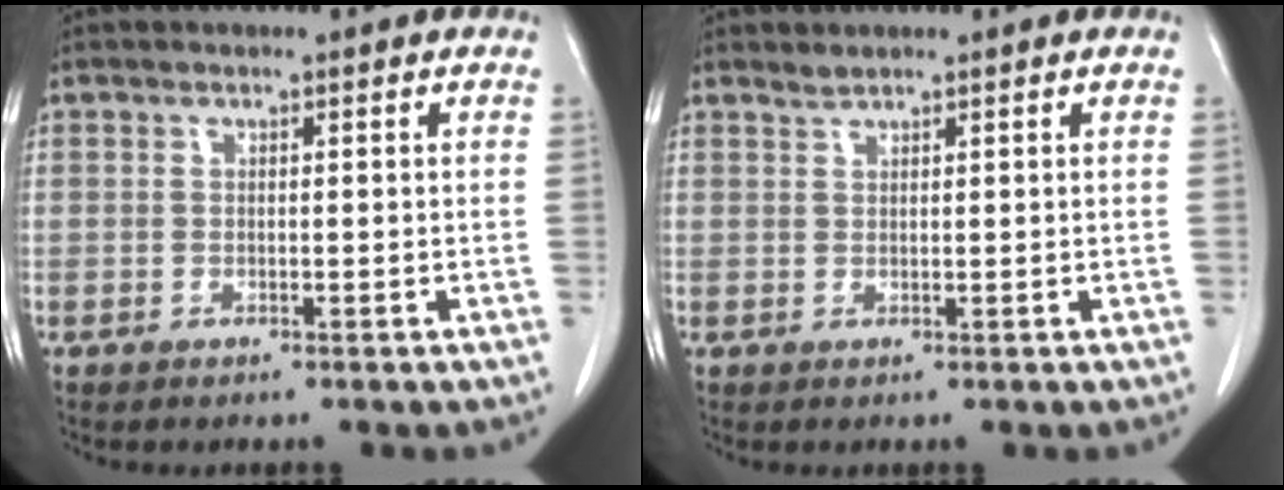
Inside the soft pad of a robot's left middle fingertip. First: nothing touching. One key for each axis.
{"total": 0.8, "fx": 0.8, "fy": -0.1, "fz": 0.0, "tx": -0.006, "ty": 0.000, "tz": 0.018}